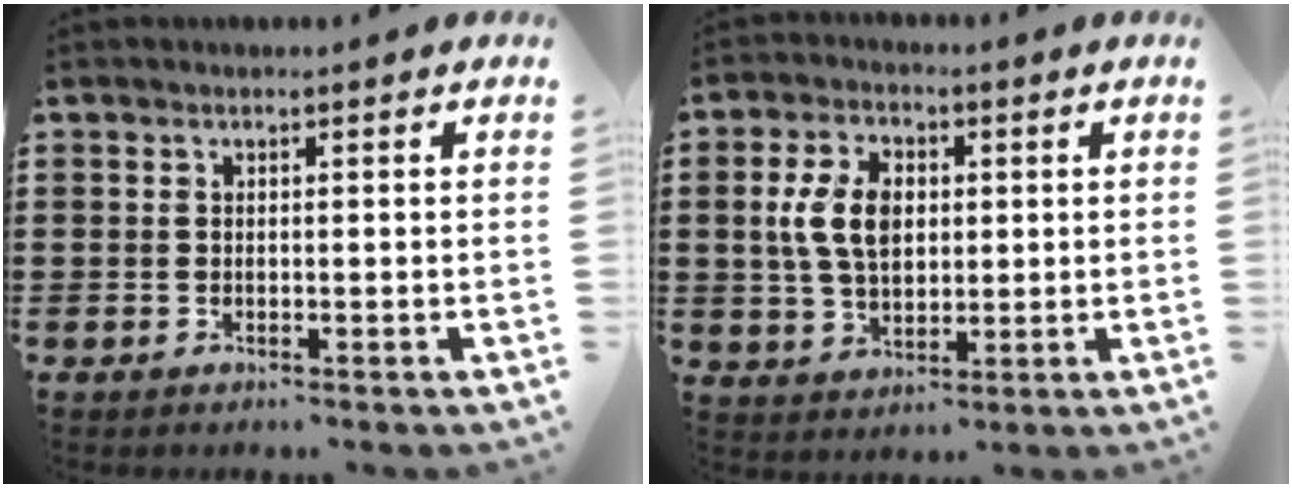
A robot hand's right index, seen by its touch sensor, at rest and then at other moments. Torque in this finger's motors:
{"motor_torque": [1.46, 0.48, 0.34, 0.21]}